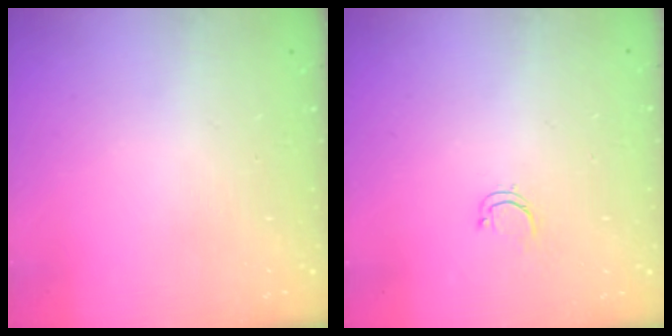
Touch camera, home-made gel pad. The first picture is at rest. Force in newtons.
{"total": 3.5, "press": 3.5, "slide": 0.5}